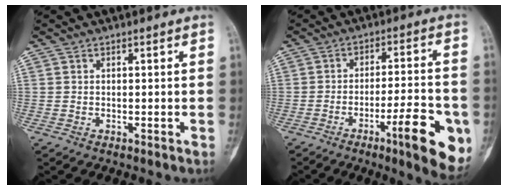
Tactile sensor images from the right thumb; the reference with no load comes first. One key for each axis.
{"total": 11.1, "fx": -4.4, "fy": 2.4, "fz": 9.9, "tx": -0.126, "ty": 0.010, "tz": -0.060}